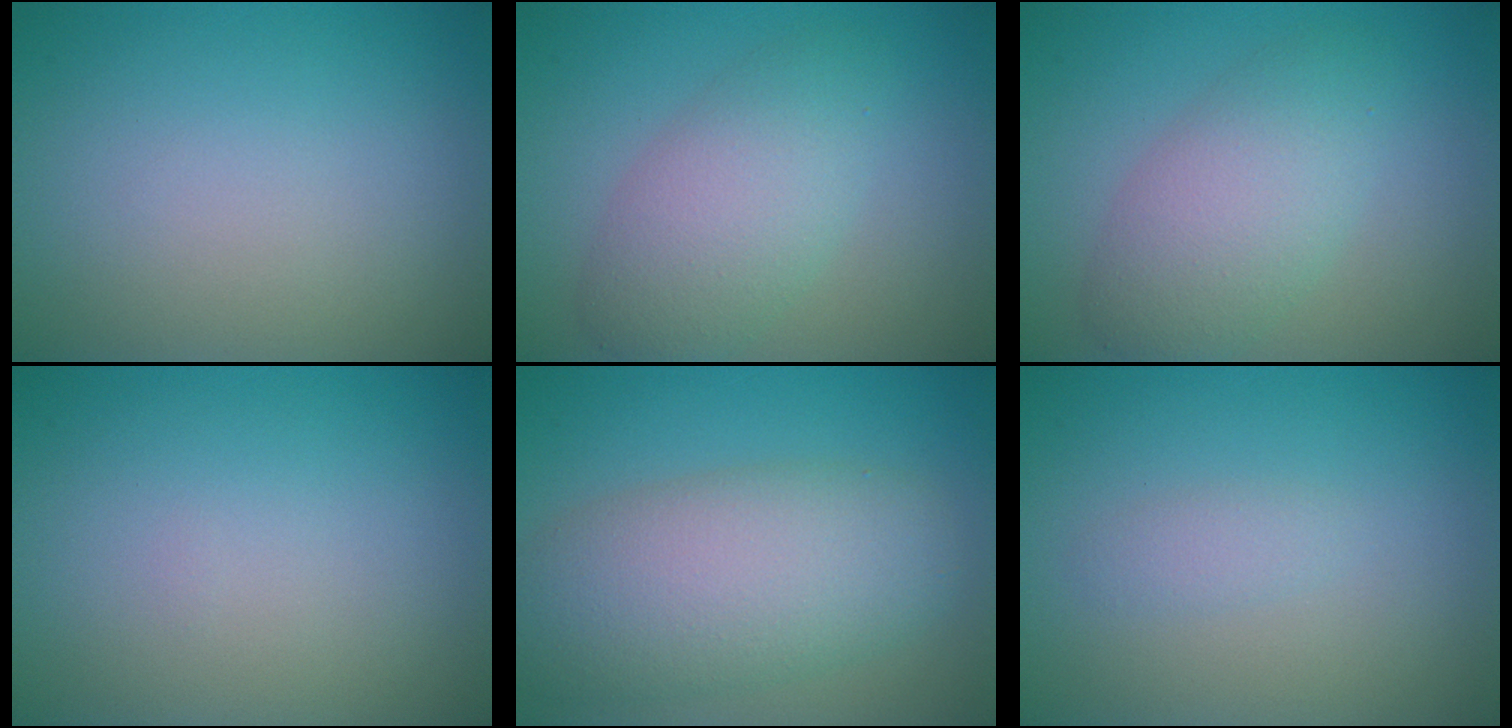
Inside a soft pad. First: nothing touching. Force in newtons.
{"total": 5.0, "press": 5.0, "slide": 0.1}
{"total": 5.0, "press": 5.0, "slide": 0.1}
{"total": 0.0}
{"total": 7.7, "press": 7.7, "slide": 0.6}
{"total": 1.0, "press": 1.0, "slide": 0.0}